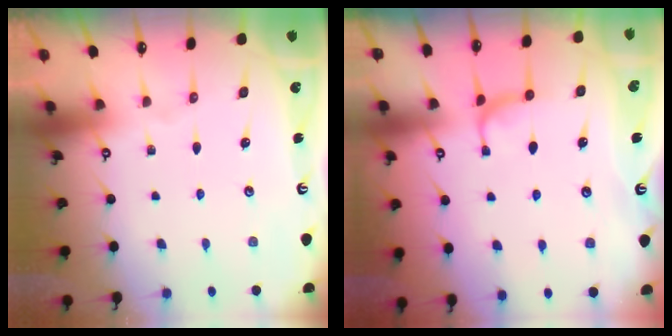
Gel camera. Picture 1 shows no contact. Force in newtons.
{"total": 0.8, "press": 0.4, "slide": 0.7}